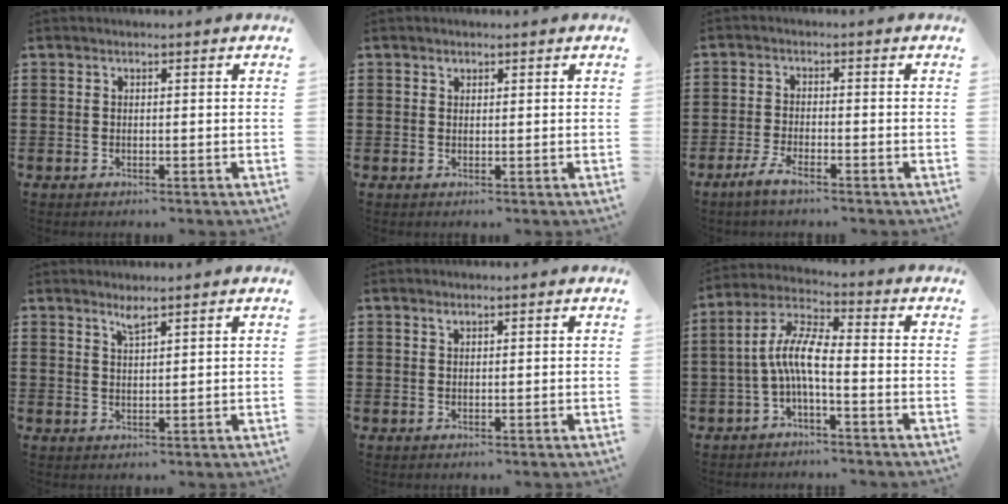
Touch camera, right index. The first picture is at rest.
{"total": 0.7, "force": [0.5, 0.5, 0.1], "torque": [-0.004, 0.002, 0.010]}
{"total": 2.9, "force": [-2.2, 0.6, 1.7], "torque": [-0.044, 0.001, -0.047]}
{"total": 2.0, "force": [1.7, 0.0, 0.9], "torque": [-0.021, 0.000, 0.031]}
{"total": 0.7, "force": [0.5, 0.4, 0.3], "torque": [-0.009, 0.001, 0.010]}
{"total": 7.1, "force": [-1.8, 1.8, 6.6], "torque": [-0.147, -0.006, -0.039]}